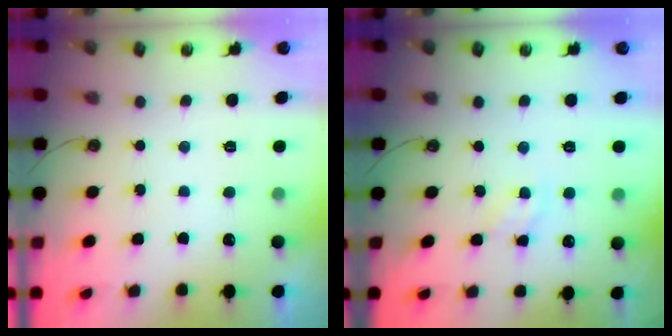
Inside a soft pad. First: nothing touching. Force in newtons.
{"total": 3.1, "press": 3.0, "slide": 0.3}